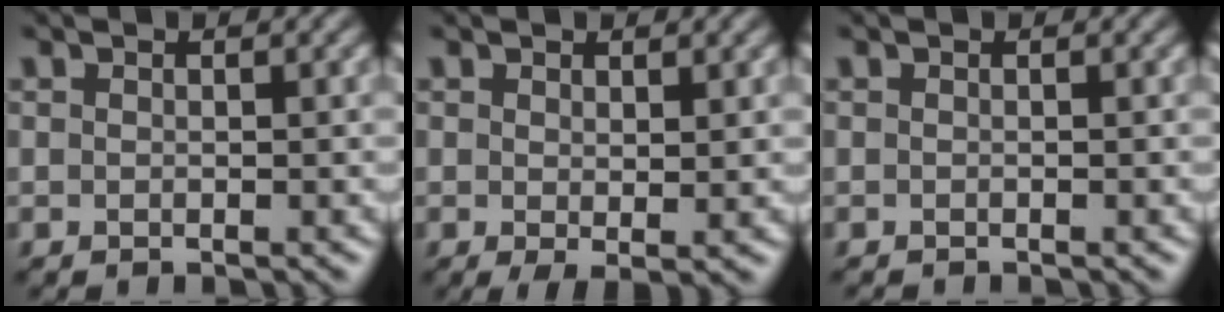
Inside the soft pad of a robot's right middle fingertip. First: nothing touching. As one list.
[{"total": 1.4, "force": [0.2, 0.4, 1.3], "torque": [-0.022, -0.005, 0.007]}, {"total": 1.0, "force": [-1.0, 0.1, 0.3], "torque": [0.008, -0.003, -0.015]}]